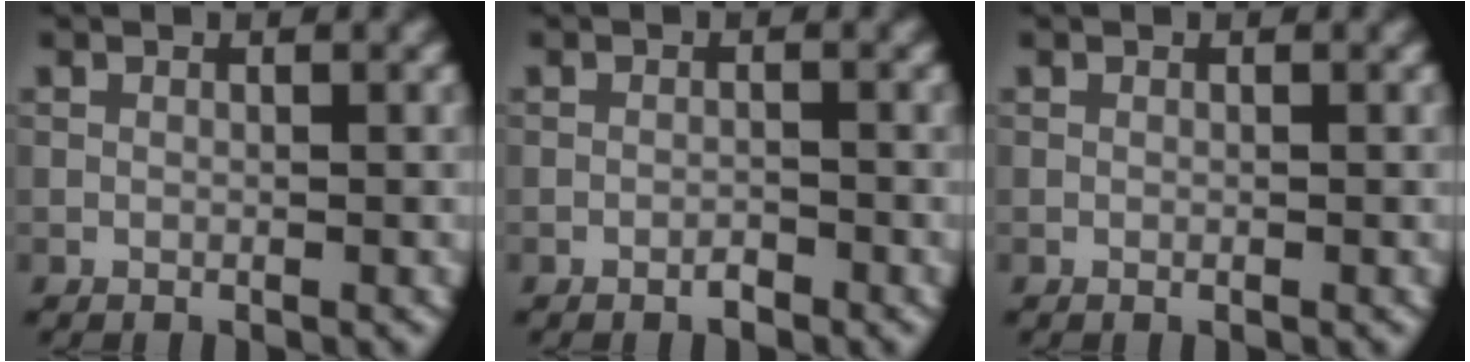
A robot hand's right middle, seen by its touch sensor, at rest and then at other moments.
{"total": 0.7, "force": [-0.6, 0.1, 0.4], "torque": [-0.009, 0.002, -0.010]}
{"total": 0.0}